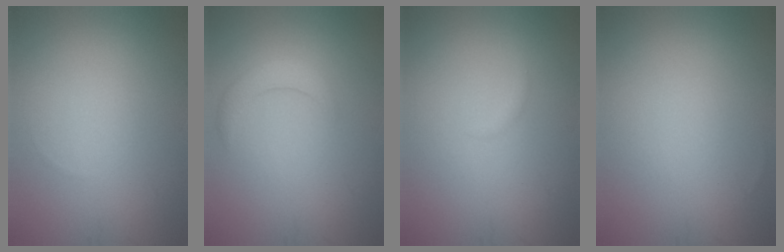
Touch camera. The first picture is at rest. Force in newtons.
{"total": 2.0, "press": 2.0, "slide": 0.0}
{"total": 0.5, "press": 0.5, "slide": 0.1}
{"total": 0.0}